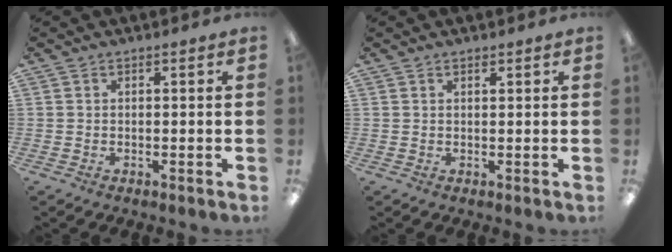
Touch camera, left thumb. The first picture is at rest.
{"total": 0.7, "force": [0.6, 0.3, 0.3], "torque": [-0.006, 0.001, 0.011]}